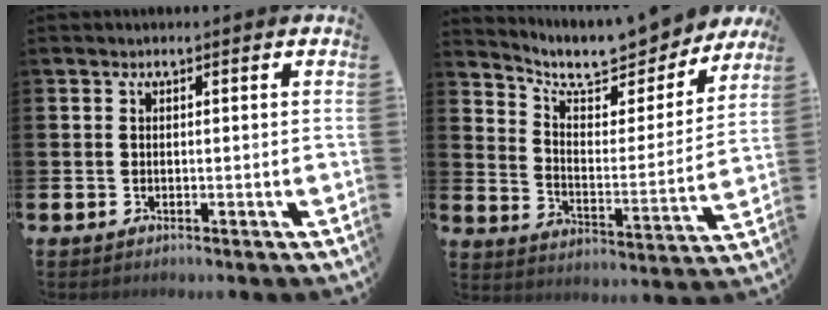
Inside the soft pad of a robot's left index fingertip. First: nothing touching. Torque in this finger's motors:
{"motor_torque": [1.23, -0.91, 0.92, 0.17]}